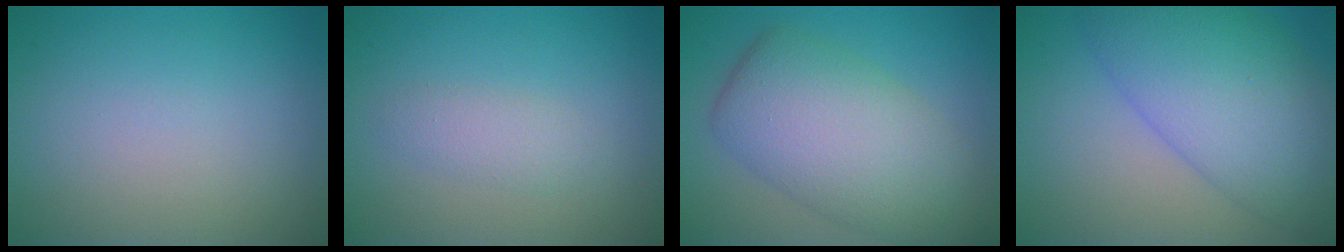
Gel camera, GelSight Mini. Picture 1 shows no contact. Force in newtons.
{"total": 1.8, "press": 1.8, "slide": 0.0}
{"total": 8.8, "press": 8.8, "slide": 0.4}
{"total": 9.9, "press": 9.9, "slide": 0.3}